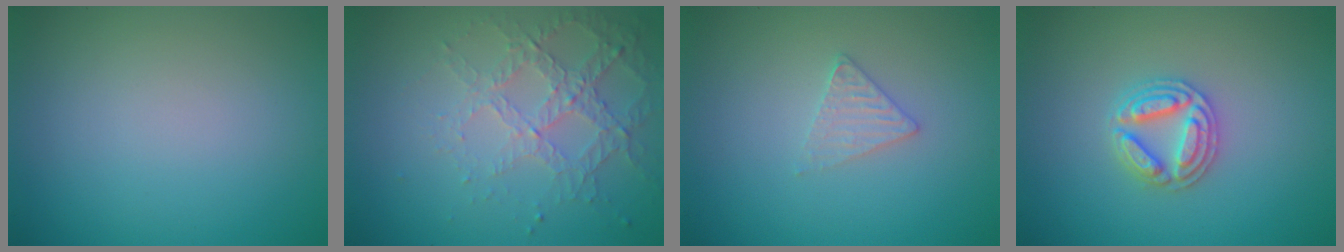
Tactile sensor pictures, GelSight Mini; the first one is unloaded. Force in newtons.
{"total": 4.5, "press": 3.1, "slide": 3.2}
{"total": 1.6, "press": 1.6, "slide": 0.2}
{"total": 3.7, "press": 3.6, "slide": 0.6}